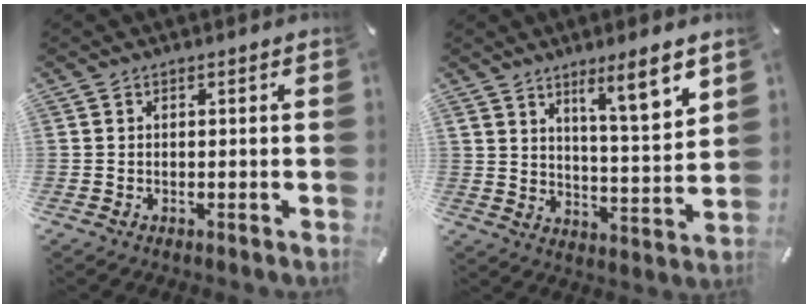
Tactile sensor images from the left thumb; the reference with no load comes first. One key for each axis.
{"total": 9.7, "fx": 7.0, "fy": 1.7, "fz": 6.5, "tx": -0.086, "ty": -0.051, "tz": 0.114}